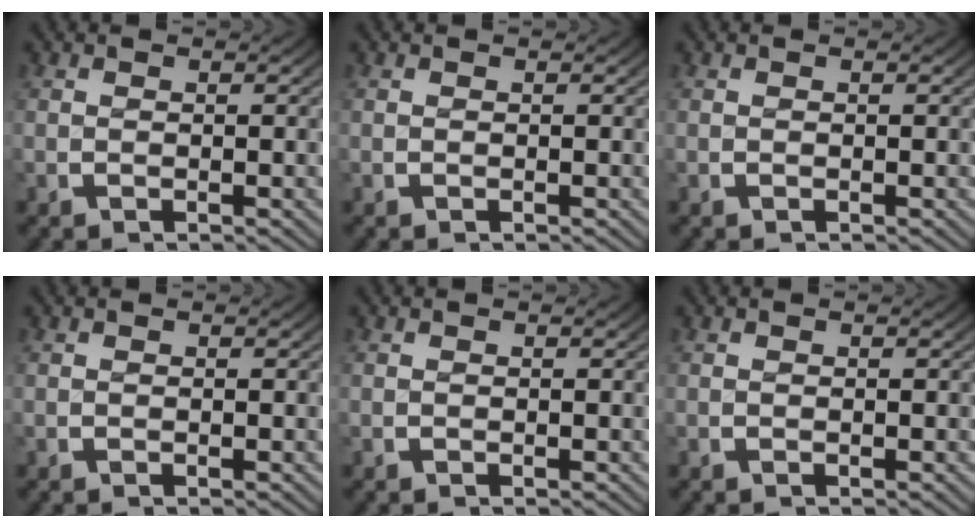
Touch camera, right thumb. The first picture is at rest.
{"total": 0.0}
{"total": 0.0}
{"total": 0.0}
{"total": 0.0}
{"total": 0.0}